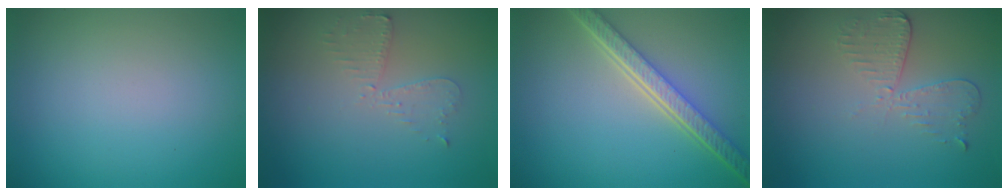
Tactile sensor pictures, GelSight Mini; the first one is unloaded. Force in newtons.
{"total": 2.2, "press": 2.2, "slide": 0.5}
{"total": 5.5, "press": 4.1, "slide": 3.8}
{"total": 2.9, "press": 2.6, "slide": 1.4}